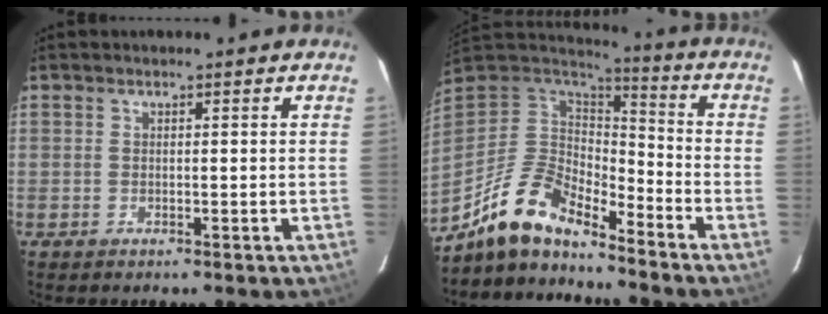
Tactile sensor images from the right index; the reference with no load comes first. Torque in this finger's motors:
{"motor_torque": [1.04, -1.10, 0.22, 0.06]}